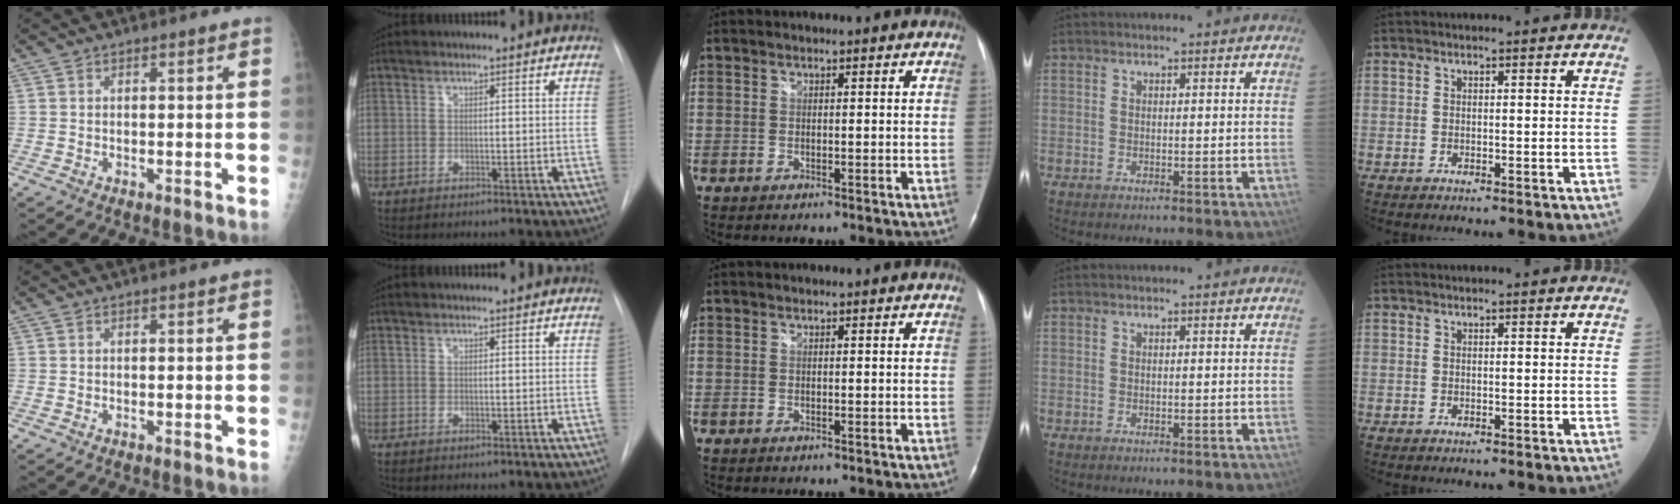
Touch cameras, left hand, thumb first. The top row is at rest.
{}